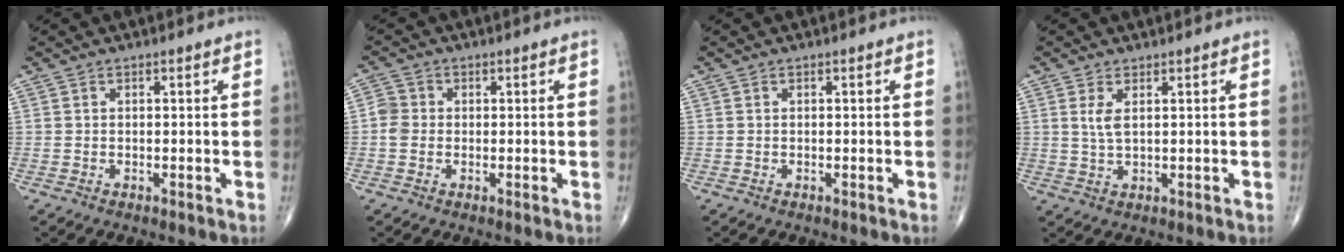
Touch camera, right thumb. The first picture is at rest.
{"total": 3.0, "force": [-0.3, 2.7, 1.3], "torque": [-0.022, 0.006, -0.012]}
{"total": 0.0}
{"total": 3.0, "force": [1.0, 1.2, 2.6], "torque": [-0.059, -0.006, 0.026]}